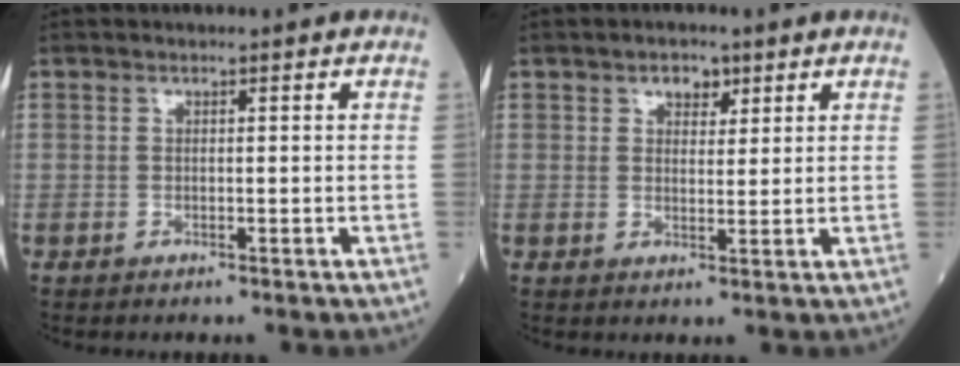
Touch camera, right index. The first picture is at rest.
{"total": 3.0, "force": [1.8, 1.7, 1.6], "torque": [-0.025, 0.004, 0.029]}